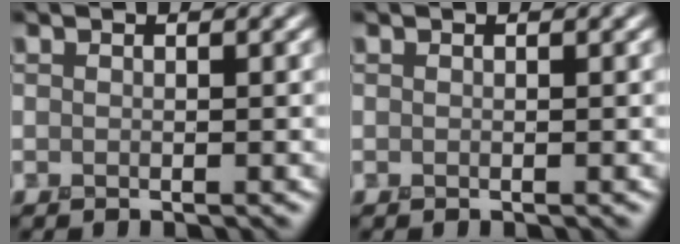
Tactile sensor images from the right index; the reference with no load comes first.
{"total": 0.0}